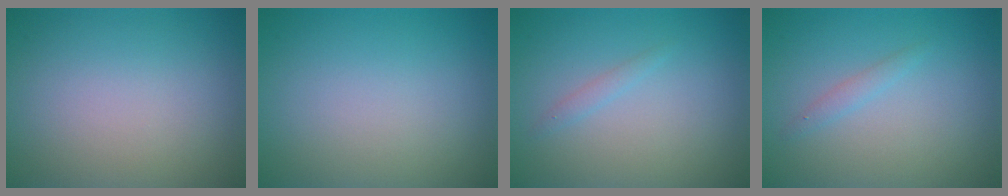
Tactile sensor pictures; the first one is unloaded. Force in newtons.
{"total": 0.0}
{"total": 0.8, "press": 0.8, "slide": 0.1}
{"total": 0.9, "press": 0.9, "slide": 0.1}